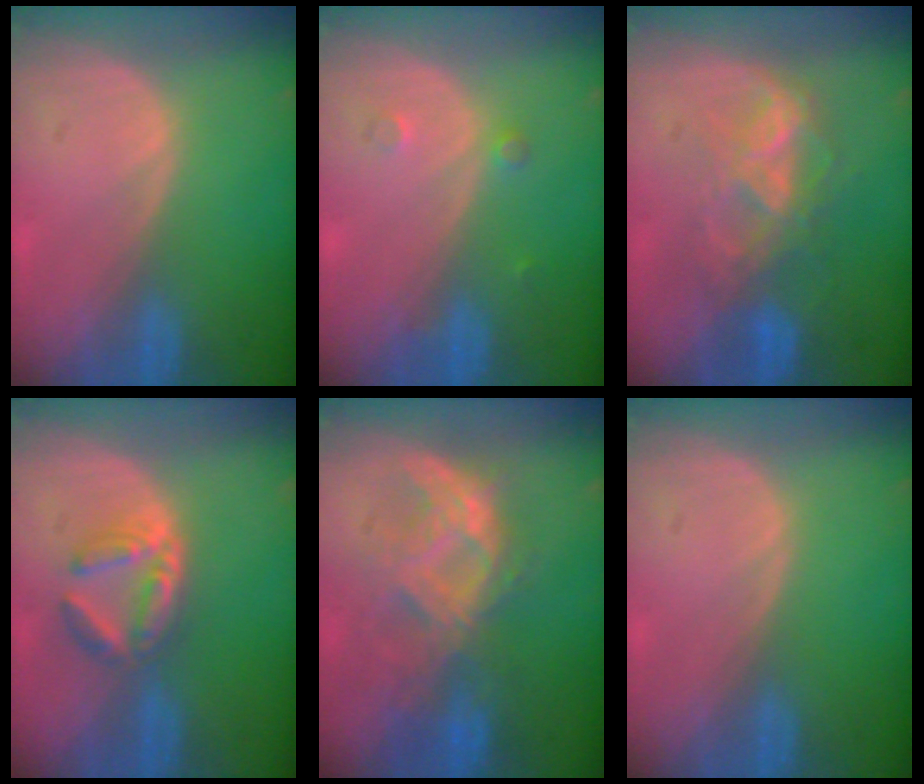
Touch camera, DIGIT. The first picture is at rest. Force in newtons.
{"total": 1.5, "press": 1.5, "slide": 0.1}
{"total": 6.8, "press": 6.6, "slide": 1.5}
{"total": 5.3, "press": 5.2, "slide": 0.8}
{"total": 8.2, "press": 8.1, "slide": 1.3}
{"total": 0.0}